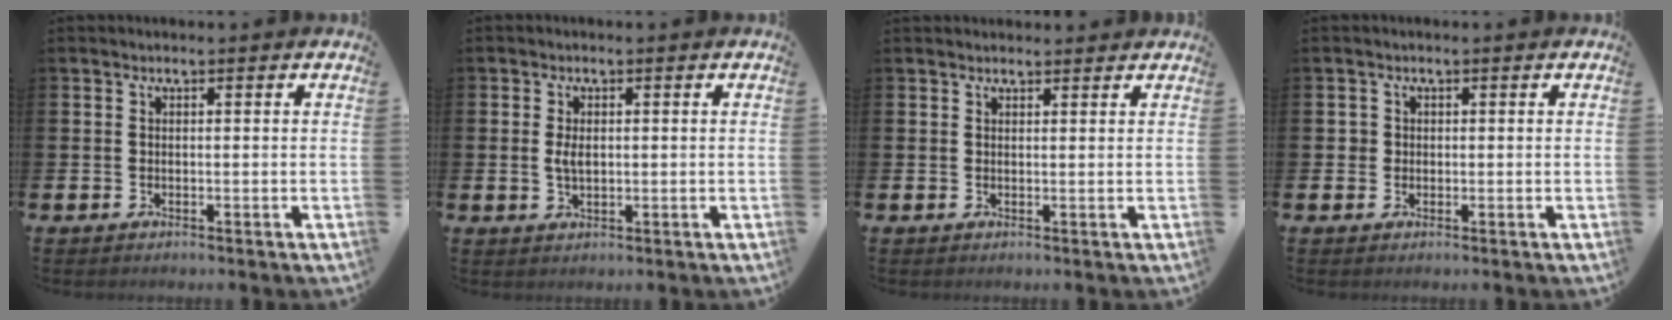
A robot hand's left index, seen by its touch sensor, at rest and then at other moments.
{"total": 2.4, "force": [0.4, 1.4, 2.0], "torque": [-0.029, 0.002, 0.004]}
{"total": 1.4, "force": [1.3, 0.4, 0.0], "torque": [0.008, -0.003, 0.023]}
{"total": 1.2, "force": [0.2, 1.2, 0.0], "torque": [0.007, 0.004, 0.001]}